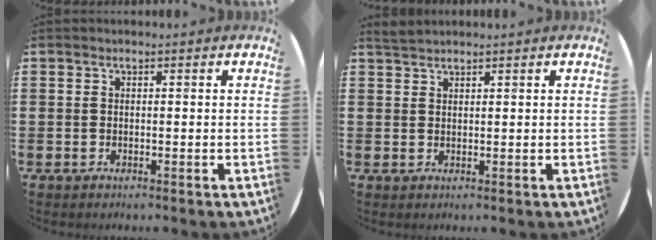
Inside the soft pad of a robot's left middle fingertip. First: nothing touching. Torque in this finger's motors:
{"motor_torque": [0.28, -0.26, -0.06, 0.00]}